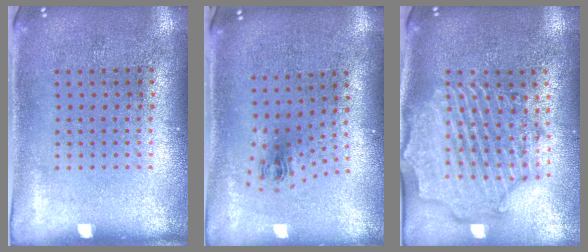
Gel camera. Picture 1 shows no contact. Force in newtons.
{"total": 1.0, "press": 0.4, "slide": 0.9}
{"total": 2.6, "press": 2.3, "slide": 1.1}